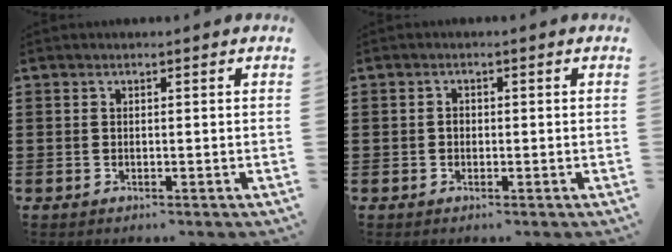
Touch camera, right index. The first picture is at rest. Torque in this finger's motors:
{"motor_torque": [0.29, -0.31, 0.18, 0.03]}